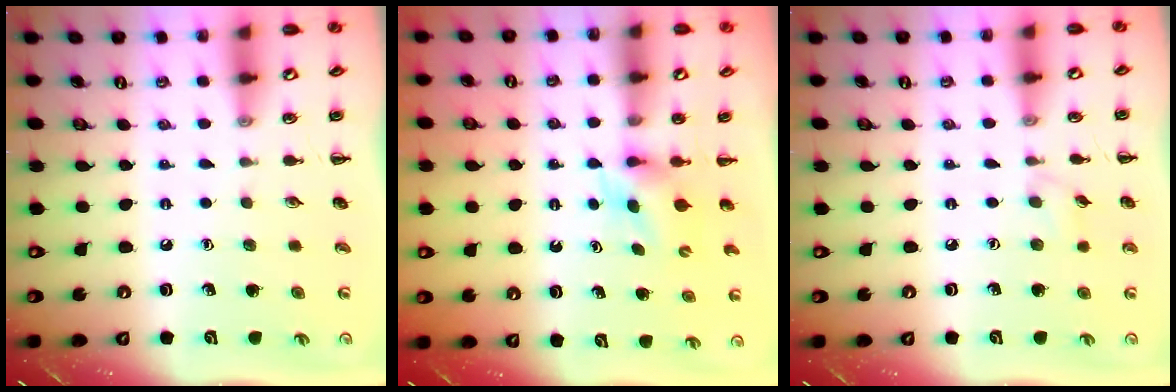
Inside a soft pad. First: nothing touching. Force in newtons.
{"total": 3.5, "press": 3.3, "slide": 1.2}
{"total": 3.4, "press": 3.1, "slide": 1.3}